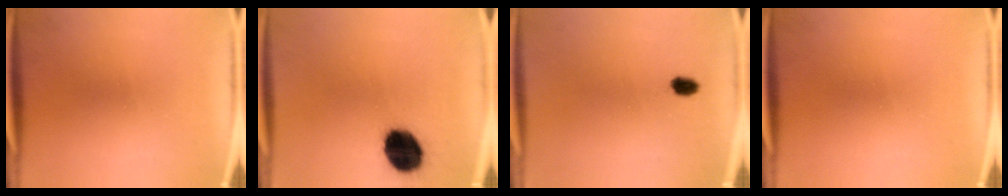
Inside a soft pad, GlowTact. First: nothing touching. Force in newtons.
{"total": 14.4}
{"total": 2.2}
{"total": 0.0}